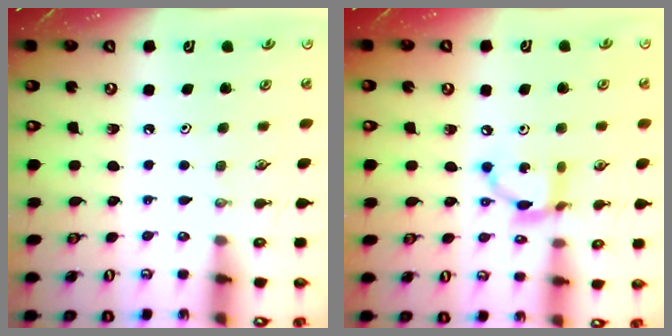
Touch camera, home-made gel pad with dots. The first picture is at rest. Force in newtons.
{"total": 9.9, "press": 9.8, "slide": 0.6}